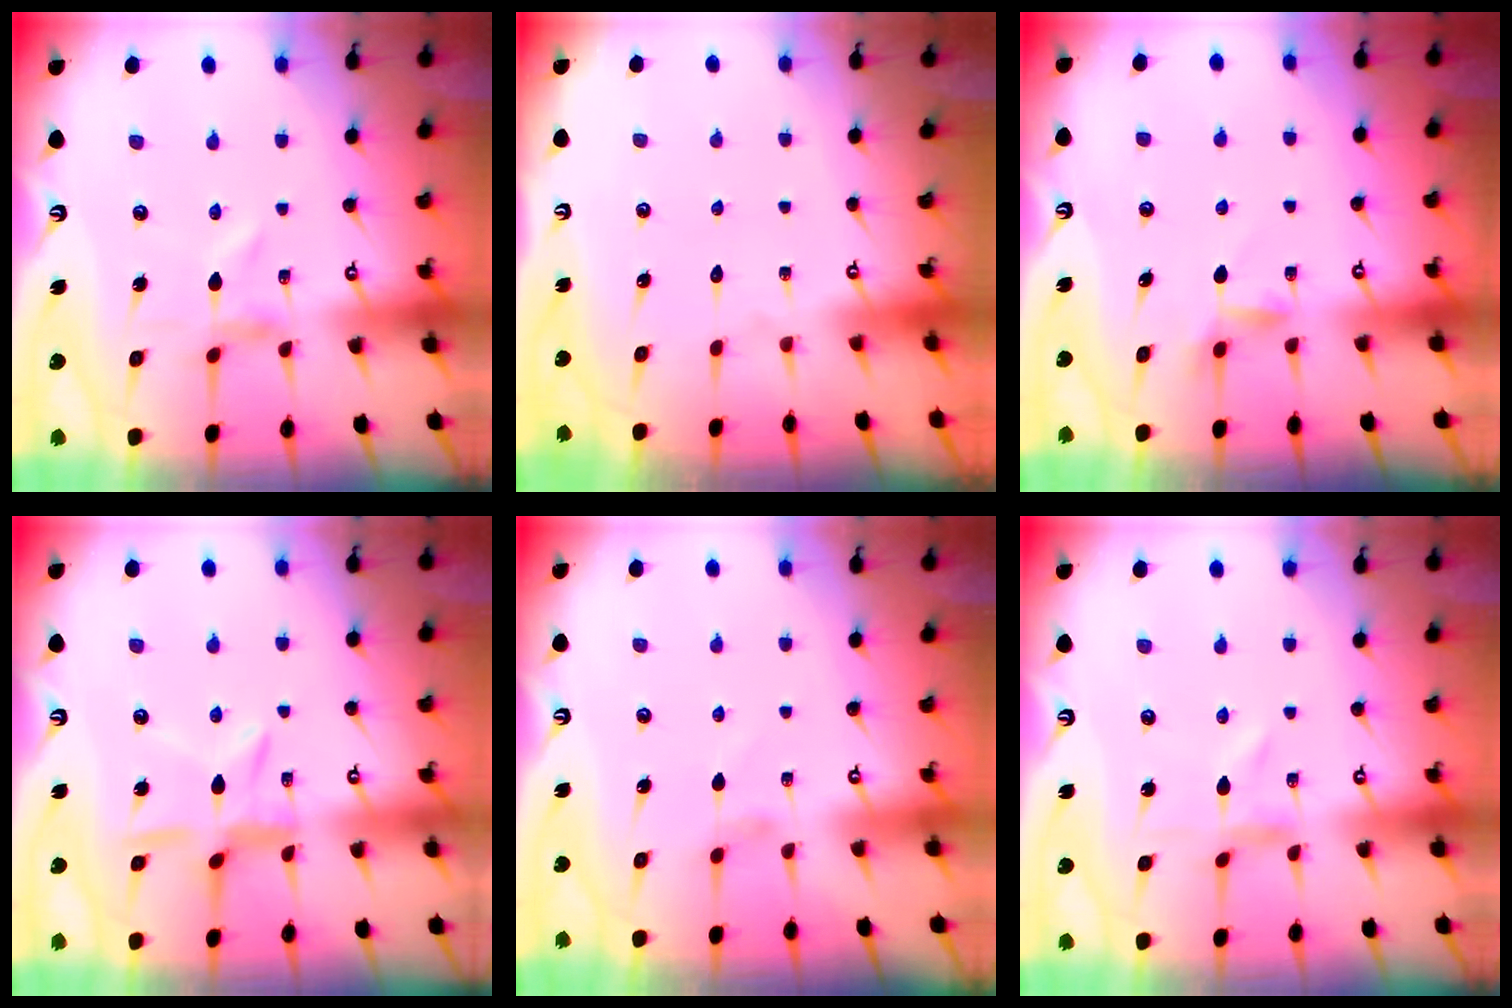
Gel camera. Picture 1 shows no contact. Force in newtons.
{"total": 1.6, "press": 1.6, "slide": 0.1}
{"total": 3.9, "press": 3.9, "slide": 0.5}
{"total": 9.5, "press": 9.5, "slide": 0.6}
{"total": 0.0}
{"total": 0.0}